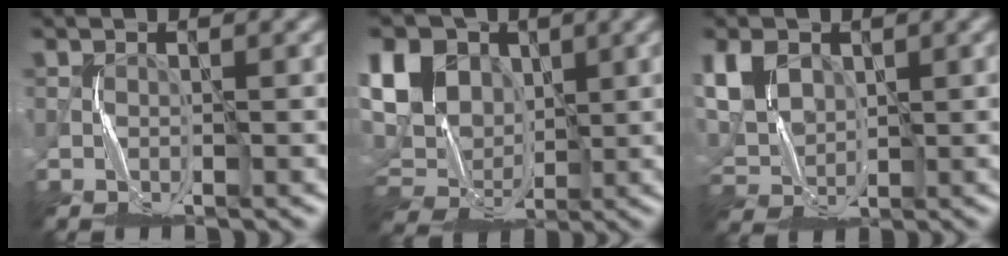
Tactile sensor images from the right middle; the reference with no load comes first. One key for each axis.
{"total": 11.6, "fx": 3.2, "fy": 8.8, "fz": 6.9, "tx": -0.159, "ty": 0.027, "tz": 0.042}
{"total": 5.7, "fx": 2.1, "fy": 4.0, "fz": 3.5, "tx": -0.098, "ty": 0.008, "tz": 0.036}